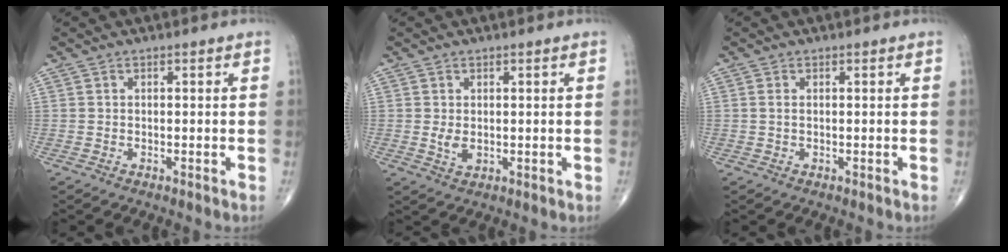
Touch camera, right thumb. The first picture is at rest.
{"total": 2.5, "force": [0.2, 1.6, 1.9], "torque": [-0.034, -0.008, 0.008]}
{"total": 0.9, "force": [0.2, 0.4, 0.7], "torque": [-0.021, 0.004, 0.006]}